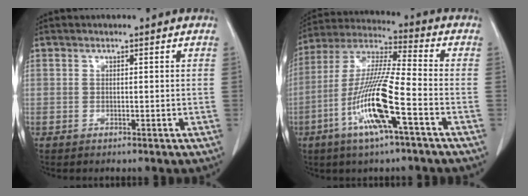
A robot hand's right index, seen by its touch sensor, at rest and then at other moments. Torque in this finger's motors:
{"motor_torque": [2.14, 0.00, 0.46, 0.21]}